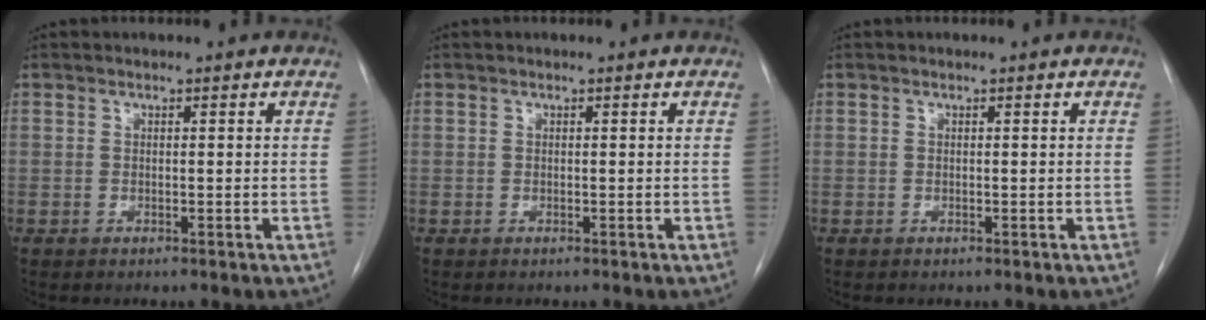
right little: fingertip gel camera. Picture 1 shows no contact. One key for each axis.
{"total": 0.0}
{"total": 0.0}